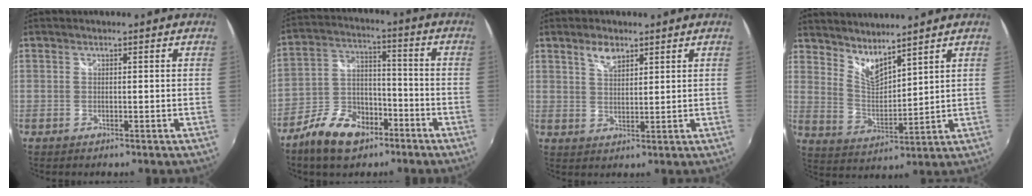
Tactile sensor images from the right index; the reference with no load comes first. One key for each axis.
{"total": 12.5, "fx": -8.3, "fy": 6.6, "fz": 6.5, "tx": -0.146, "ty": 0.011, "tz": -0.148}
{"total": 4.0, "fx": 2.6, "fy": 1.9, "fz": 2.3, "tx": -0.037, "ty": 0.006, "tz": 0.047}
{"total": 7.4, "fx": 6.4, "fy": 1.5, "fz": 3.4, "tx": -0.056, "ty": -0.010, "tz": 0.122}